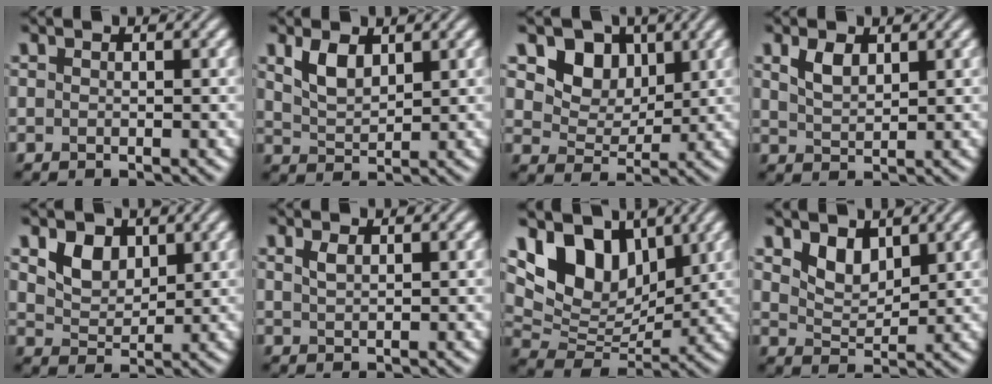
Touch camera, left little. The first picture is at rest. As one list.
[{"total": 2.9, "force": [1.6, 1.5, 1.9], "torque": [-0.045, -0.001, 0.036]}, {"total": 6.4, "force": [3.1, 4.8, 2.8], "torque": [-0.073, -0.016, 0.073]}, {"total": 2.3, "force": [1.2, 1.2, 1.5], "torque": [-0.035, 0.001, 0.029]}, {"total": 3.3, "force": [1.6, 2.3, 1.7], "torque": [-0.042, -0.004, 0.028]}, {"total": 1.1, "force": [0.7, 0.4, 0.7], "torque": [-0.020, 0.001, 0.015]}, {"total": 8.7, "force": [4.5, 5.4, 5.1], "torque": [-0.090, -0.008, 0.078]}, {"total": 2.6, "force": [1.7, 1.5, 1.3], "torque": [-0.032, -0.011, 0.034]}]